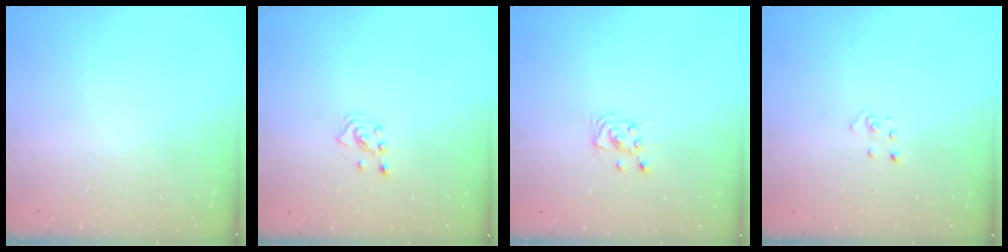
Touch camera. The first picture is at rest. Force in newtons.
{"total": 2.3, "press": 2.2, "slide": 0.8}
{"total": 2.5, "press": 2.5, "slide": 0.2}
{"total": 2.9, "press": 2.9, "slide": 0.2}